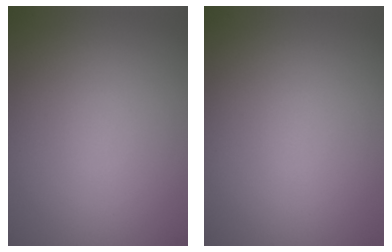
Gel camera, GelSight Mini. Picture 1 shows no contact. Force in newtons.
{"total": 0.0}